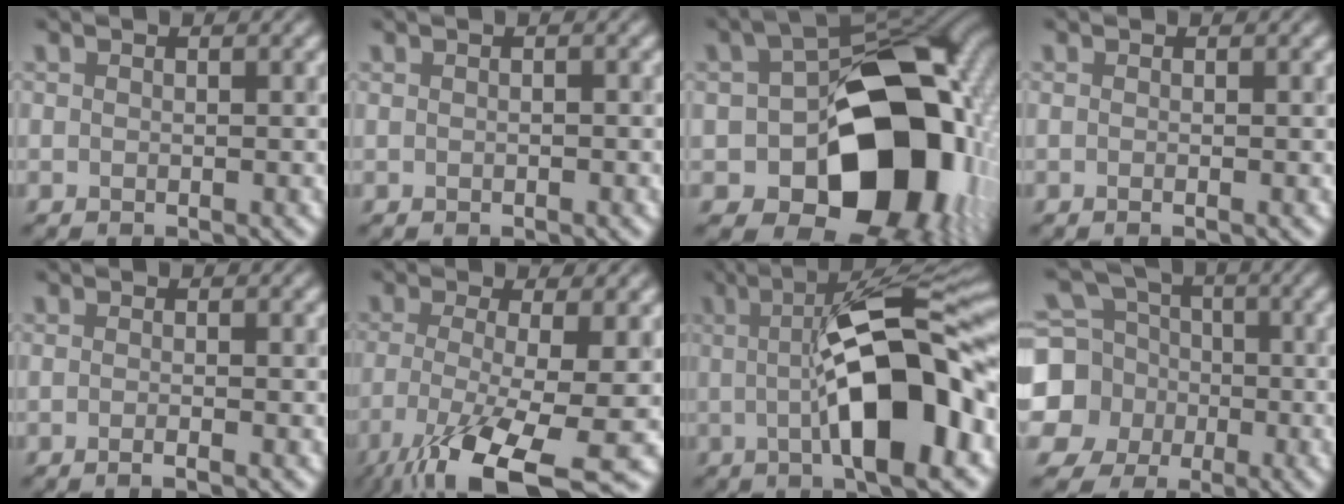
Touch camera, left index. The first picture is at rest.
{"total": 0.0}
{"total": 17.2, "force": [-4.2, 11.2, 12.4], "torque": [-0.124, -0.008, -0.062]}
{"total": 0.8, "force": [-0.1, 0.2, 0.7], "torque": [-0.009, -0.006, -0.005]}
{"total": 1.4, "force": [-0.4, 0.5, 1.3], "torque": [-0.012, -0.004, -0.012]}
{"total": 11.1, "force": [-5.5, 2.8, 9.2], "torque": [-0.174, -0.027, -0.097]}
{"total": 12.2, "force": [-0.7, 3.1, 11.8], "torque": [-0.162, 0.015, -0.018]}
{"total": 9.5, "force": [-1.6, 8.9, 2.8], "torque": [-0.098, -0.009, -0.055]}